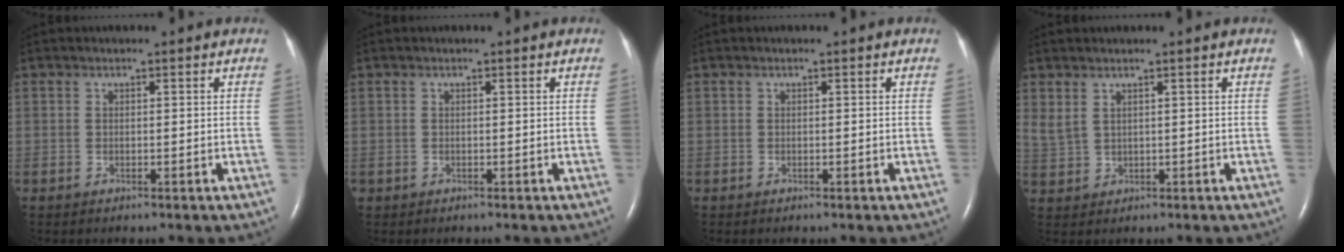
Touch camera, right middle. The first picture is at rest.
{"total": 0.0}
{"total": 0.0}
{"total": 2.3, "force": [1.5, 0.9, 1.5], "torque": [-0.042, 0.003, 0.046]}